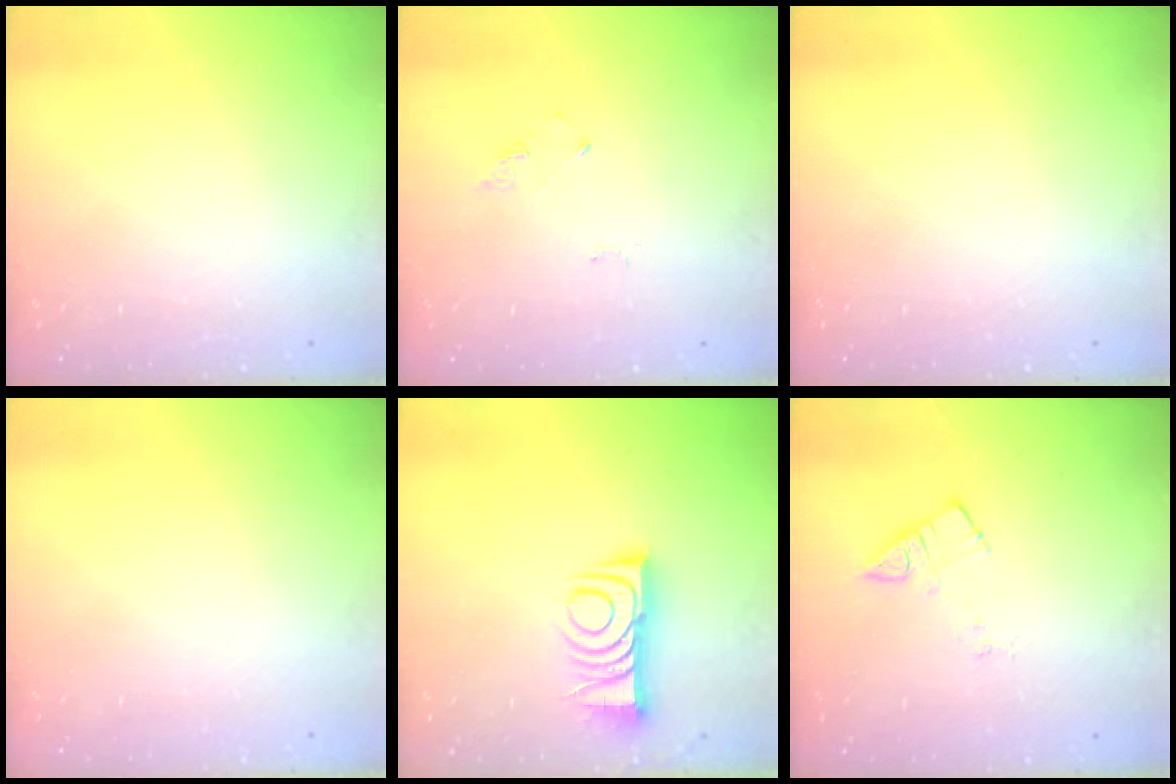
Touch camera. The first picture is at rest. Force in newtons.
{"total": 2.6, "press": 2.6, "slide": 0.4}
{"total": 0.0}
{"total": 1.6, "press": 1.6, "slide": 0.1}
{"total": 9.3, "press": 9.3, "slide": 0.6}
{"total": 5.0, "press": 5.0, "slide": 0.4}